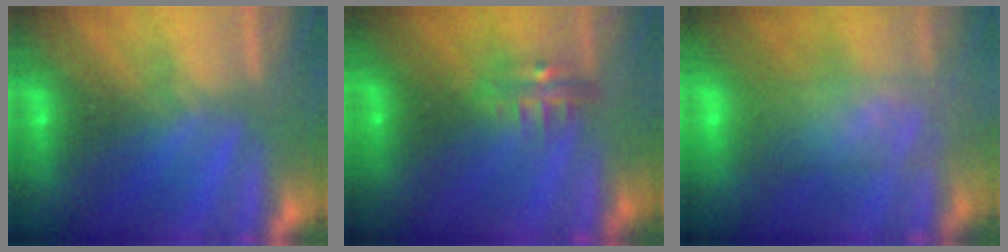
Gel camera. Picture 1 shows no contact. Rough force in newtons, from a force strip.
{"total": 3.4}
{"total": 5.9}